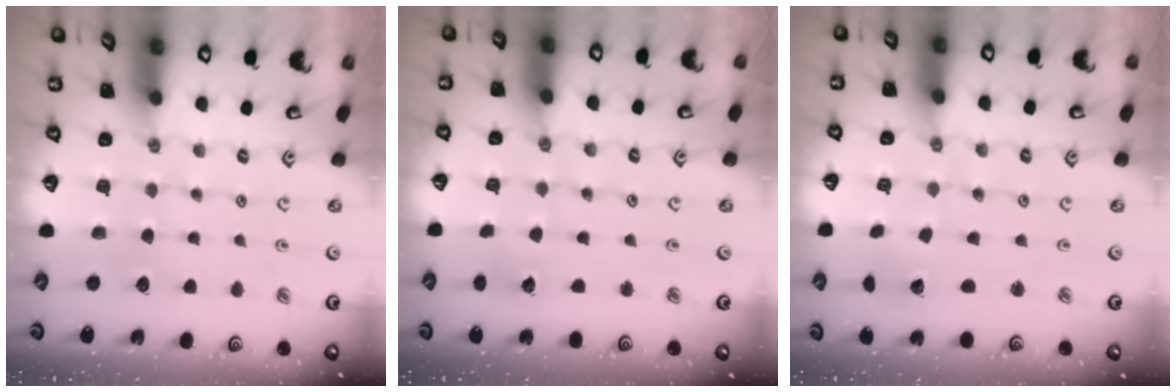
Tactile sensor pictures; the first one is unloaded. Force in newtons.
{"total": 2.8, "press": 2.8, "slide": 0.2}
{"total": 2.7, "press": 2.7, "slide": 0.0}